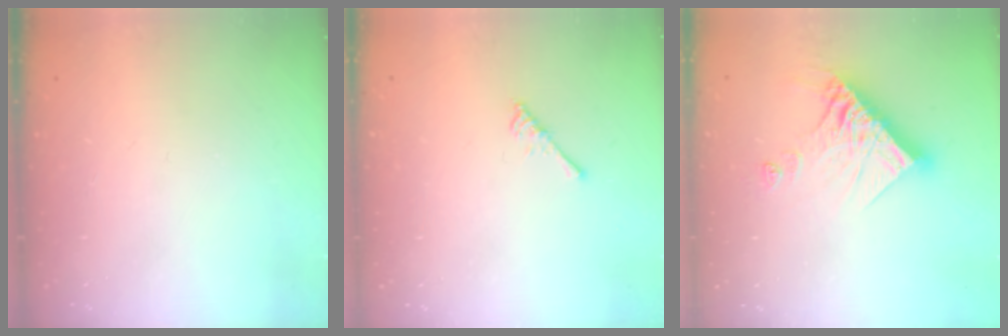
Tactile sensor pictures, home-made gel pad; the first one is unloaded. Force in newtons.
{"total": 3.0, "press": 2.9, "slide": 0.5}
{"total": 14.4, "press": 14.3, "slide": 1.5}